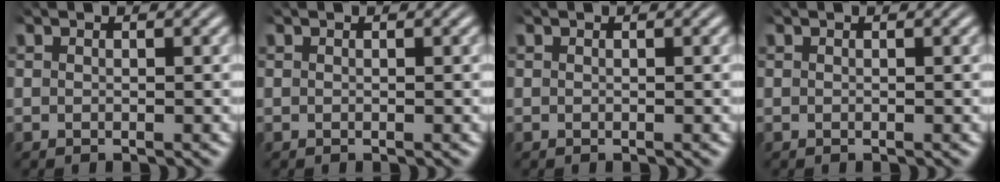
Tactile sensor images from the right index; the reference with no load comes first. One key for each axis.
{"total": 0.0}
{"total": 0.0}
{"total": 0.0}